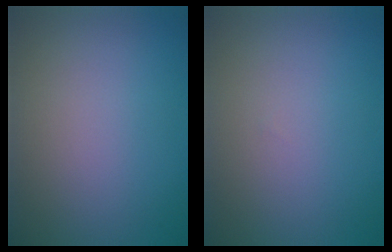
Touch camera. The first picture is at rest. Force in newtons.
{"total": 0.0}